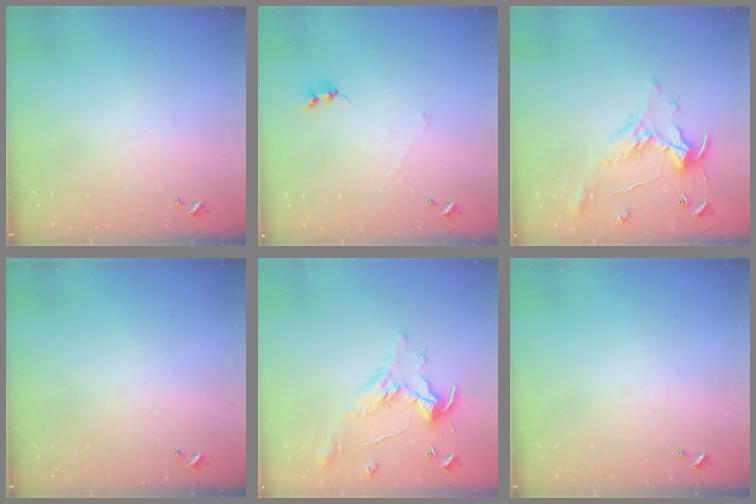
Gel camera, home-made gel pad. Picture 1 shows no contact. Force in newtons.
{"total": 1.0, "press": 0.8, "slide": 0.6}
{"total": 1.1, "press": 0.8, "slide": 0.9}
{"total": 0.0}
{"total": 1.1, "press": 0.8, "slide": 0.9}
{"total": 0.0}